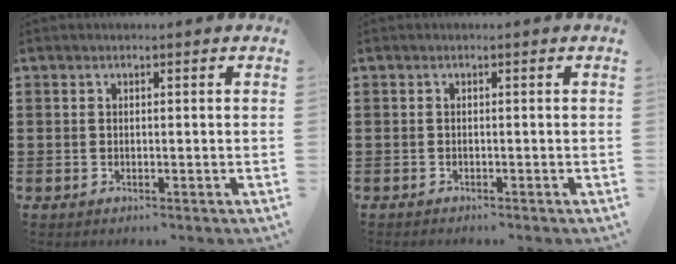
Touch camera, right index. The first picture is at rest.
{"total": 0.5, "force": [-0.5, 0.1, 0.0], "torque": [-0.002, -0.001, -0.011]}